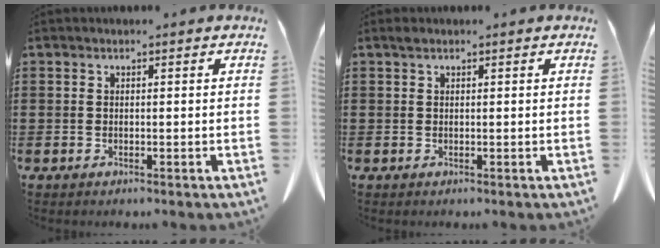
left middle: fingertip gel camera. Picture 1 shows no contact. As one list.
[{"total": 0.5, "force": [0.3, 0.3, 0.3], "torque": [-0.007, 0.003, 0.006]}]